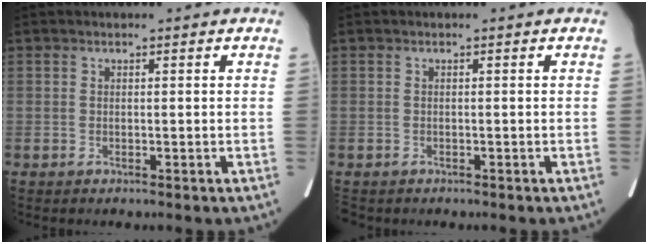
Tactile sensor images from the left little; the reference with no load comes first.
{"total": 1.4, "force": [-1.2, 0.7, 0.4], "torque": [-0.011, -0.002, -0.014]}